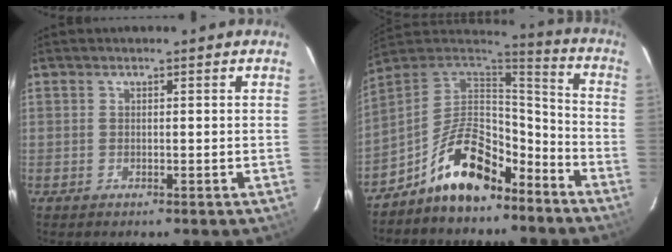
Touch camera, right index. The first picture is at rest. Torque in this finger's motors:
{"motor_torque": [1.09, -1.05, 0.63, 0.12]}